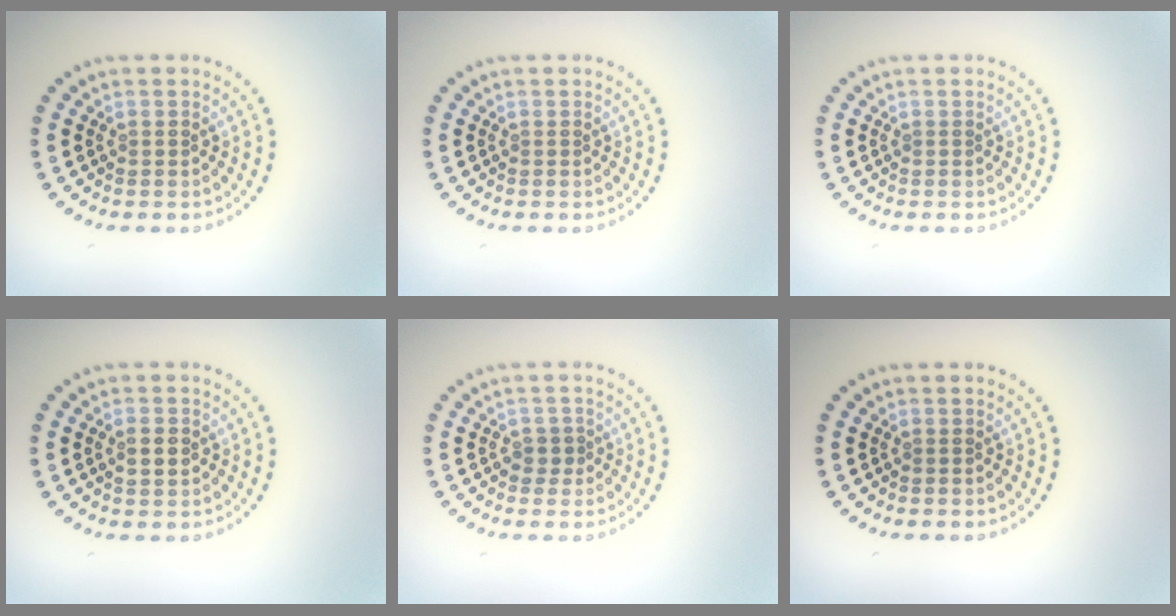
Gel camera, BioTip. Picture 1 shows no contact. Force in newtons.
{"total": 0.0}
{"total": 0.0}
{"total": 1.5, "press": 1.5, "slide": 0.2}
{"total": 0.9, "press": 0.7, "slide": 0.6}
{"total": 0.0}